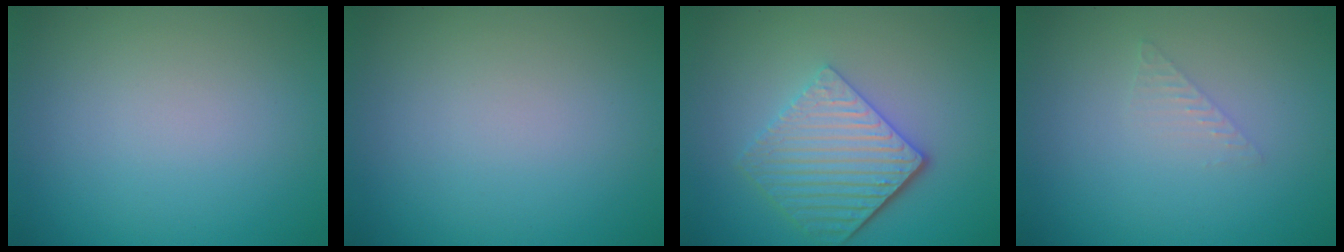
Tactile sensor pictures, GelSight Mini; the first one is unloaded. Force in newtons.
{"total": 0.0}
{"total": 5.5, "press": 4.2, "slide": 3.5}
{"total": 1.0, "press": 1.0, "slide": 0.0}